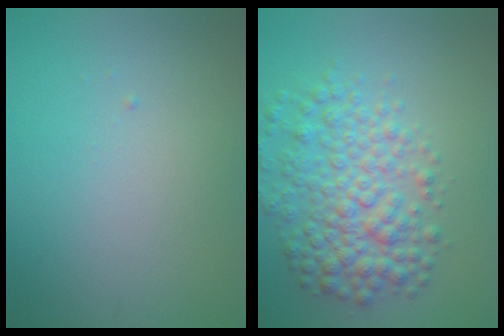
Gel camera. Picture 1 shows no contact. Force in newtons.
{"total": 6.3, "press": 6.3, "slide": 0.1}